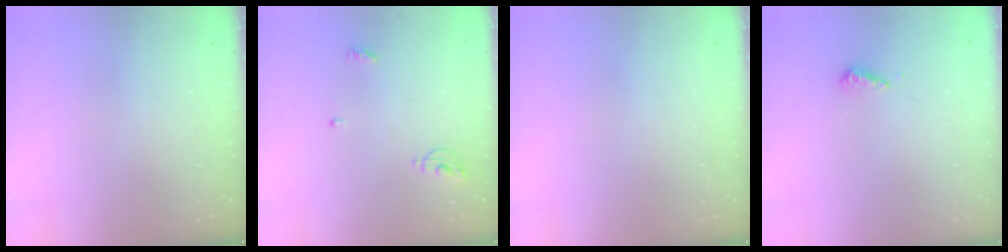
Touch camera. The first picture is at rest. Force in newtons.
{"total": 6.3, "press": 6.3, "slide": 0.2}
{"total": 0.0}
{"total": 3.1, "press": 3.0, "slide": 0.7}